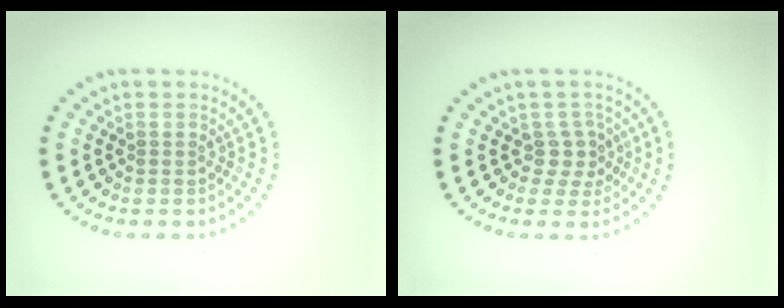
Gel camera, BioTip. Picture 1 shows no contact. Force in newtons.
{"total": 2.0, "press": 1.6, "slide": 1.3}